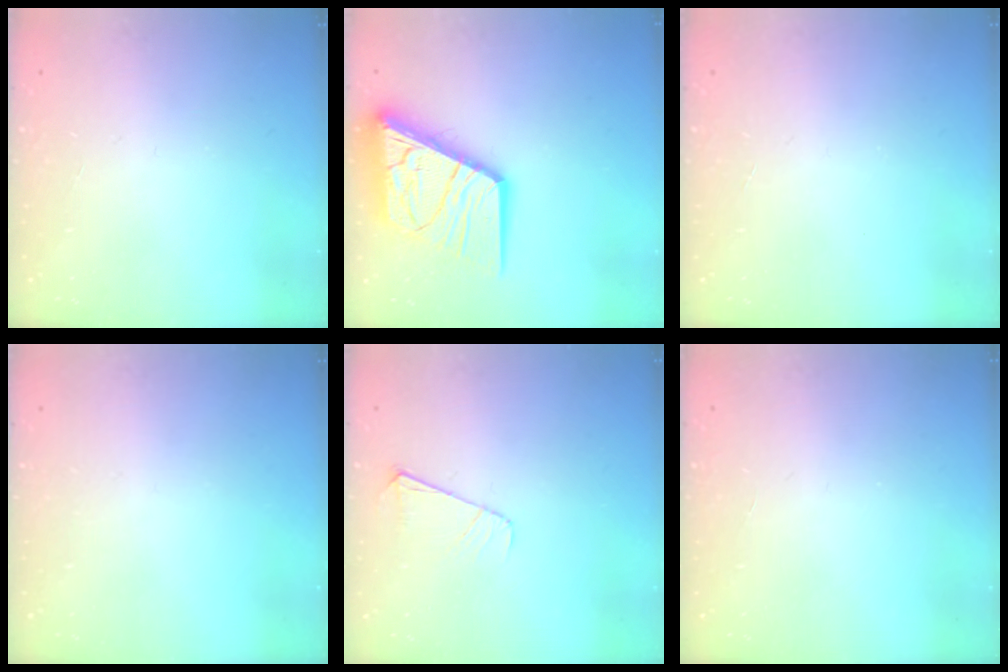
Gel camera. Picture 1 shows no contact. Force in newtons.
{"total": 19.3, "press": 19.1, "slide": 2.1}
{"total": 0.0}
{"total": 0.0}
{"total": 3.9, "press": 3.9, "slide": 0.5}
{"total": 0.0}